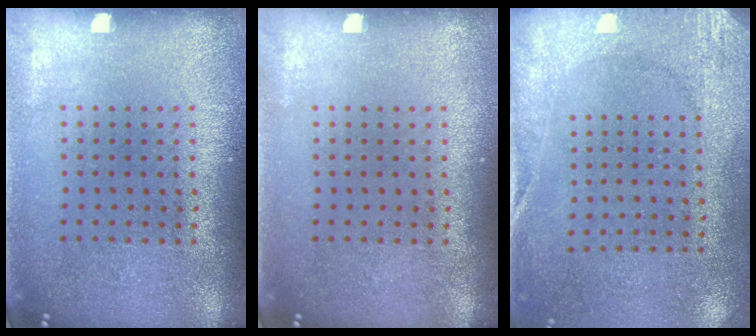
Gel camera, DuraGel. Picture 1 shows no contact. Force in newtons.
{"total": 0.0}
{"total": 2.7, "press": 2.1, "slide": 1.7}